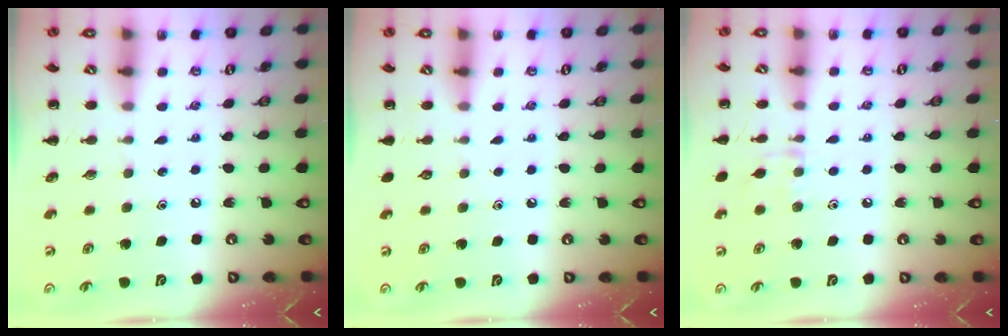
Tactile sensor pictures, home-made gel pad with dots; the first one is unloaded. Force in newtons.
{"total": 0.0}
{"total": 5.8, "press": 5.5, "slide": 1.6}